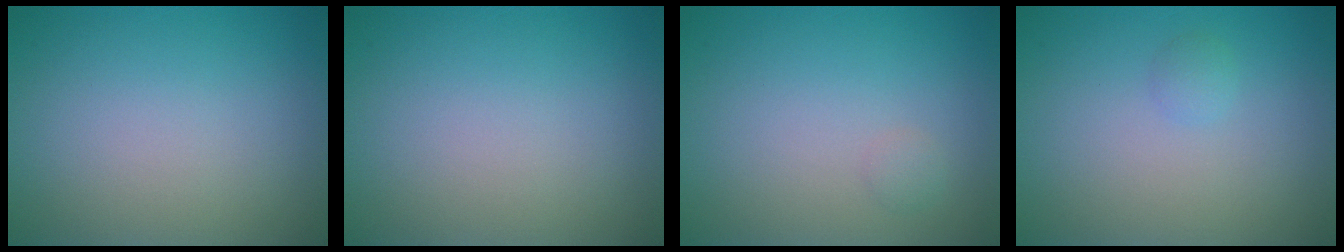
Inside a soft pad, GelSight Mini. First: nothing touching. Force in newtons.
{"total": 0.0}
{"total": 0.6, "press": 0.6, "slide": 0.0}
{"total": 0.8, "press": 0.8, "slide": 0.0}